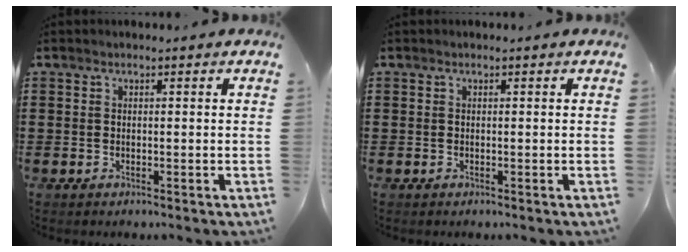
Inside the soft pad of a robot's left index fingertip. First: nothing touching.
{"total": 0.0}